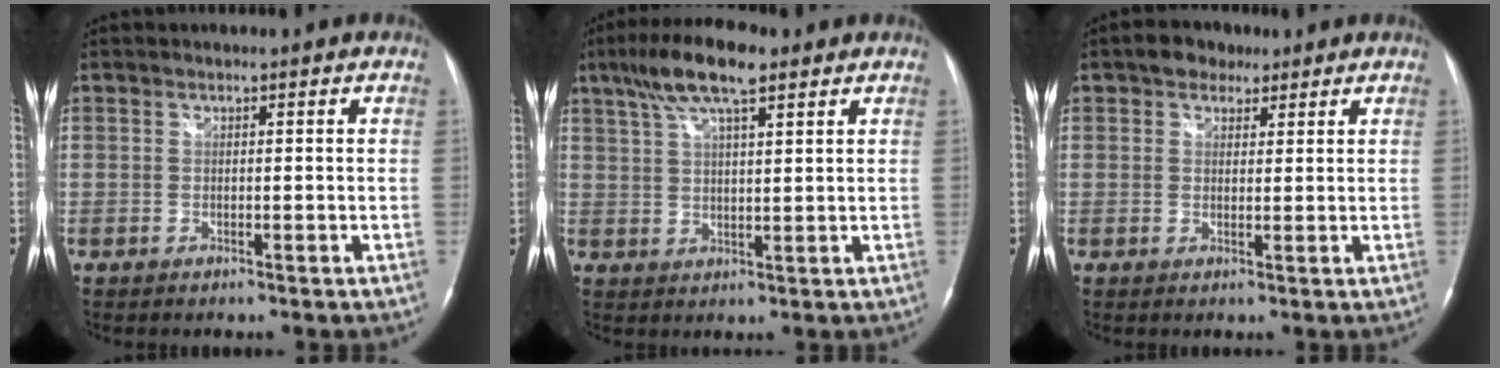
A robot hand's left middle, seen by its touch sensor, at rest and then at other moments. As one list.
[{"total": 10.0, "force": [6.3, 2.3, 7.4], "torque": [-0.142, 0.022, 0.110]}, {"total": 4.0, "force": [2.5, 2.7, 1.5], "torque": [-0.026, 0.014, 0.041]}]